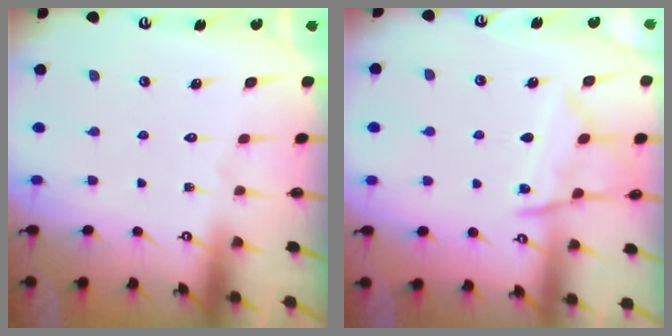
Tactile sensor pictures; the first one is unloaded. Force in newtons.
{"total": 9.2, "press": 9.2, "slide": 0.3}